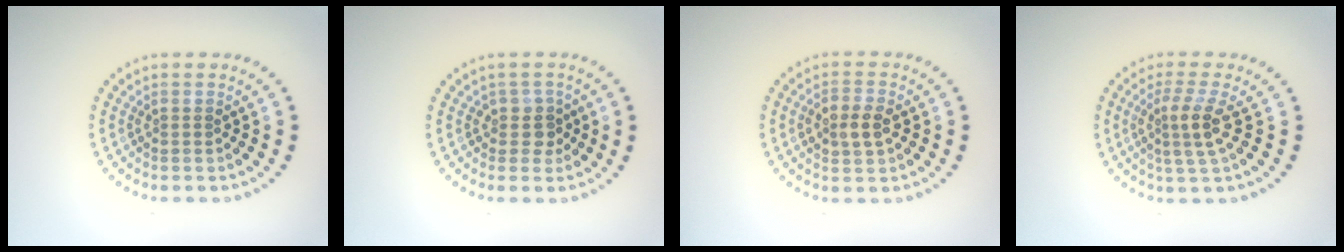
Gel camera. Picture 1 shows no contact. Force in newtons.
{"total": 1.8, "press": 1.5, "slide": 0.9}
{"total": 2.8, "press": 2.8, "slide": 0.1}
{"total": 2.8, "press": 2.4, "slide": 1.5}